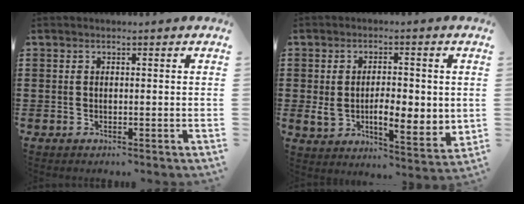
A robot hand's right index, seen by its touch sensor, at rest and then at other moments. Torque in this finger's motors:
{"motor_torque": [1.19, -0.94, 0.32, 0.15]}